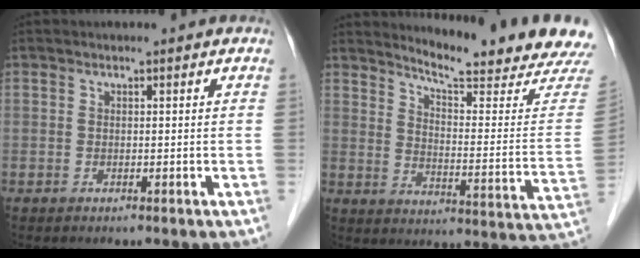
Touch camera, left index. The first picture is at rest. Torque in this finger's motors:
{"motor_torque": [0.15, -0.33, 0.15, 0.04]}